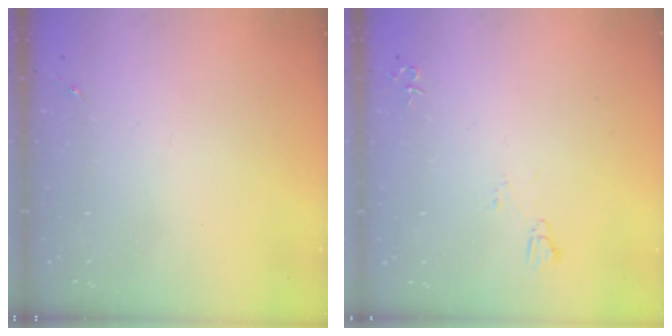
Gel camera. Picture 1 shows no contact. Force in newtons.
{"total": 4.9, "press": 4.9, "slide": 0.6}